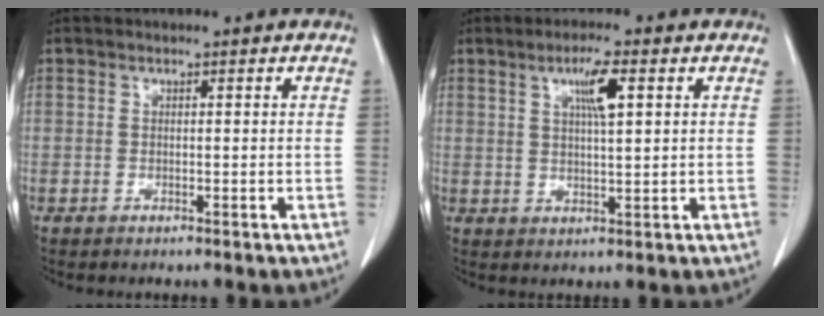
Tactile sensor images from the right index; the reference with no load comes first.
{"total": 5.1, "force": [2.0, 0.4, 4.7], "torque": [-0.085, 0.000, 0.034]}